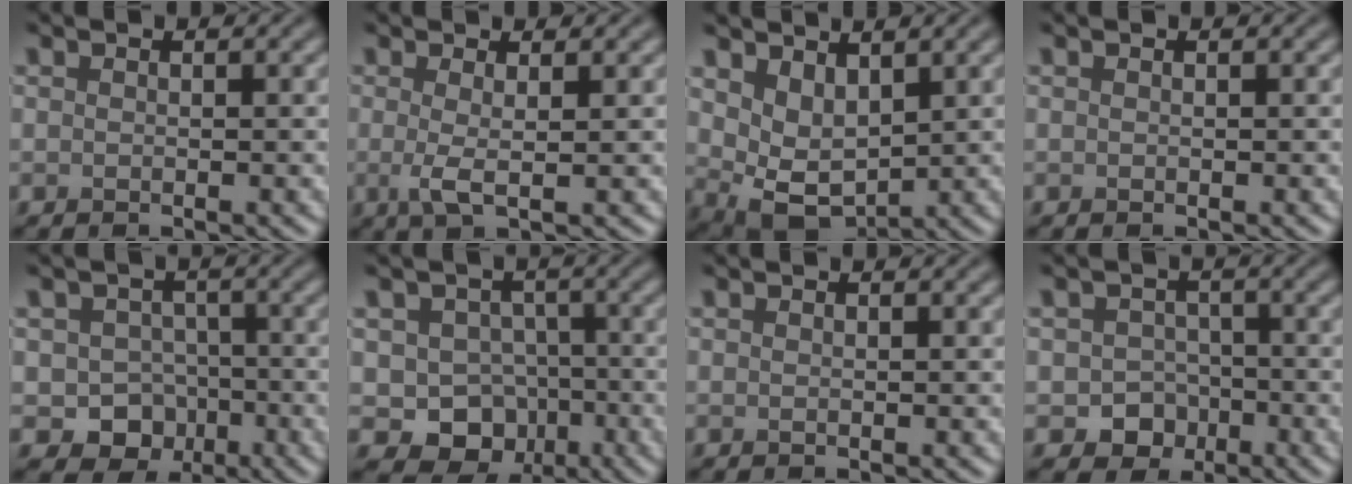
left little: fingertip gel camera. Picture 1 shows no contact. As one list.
[{"total": 2.3, "force": [0.1, 0.5, 2.2], "torque": [-0.041, -0.003, -0.002]}, {"total": 4.2, "force": [1.5, 2.8, 2.7], "torque": [-0.062, -0.020, 0.042]}, {"total": 0.0}, {"total": 6.1, "force": [-2.1, 5.3, 2.1], "torque": [-0.007, -0.011, -0.043]}, {"total": 7.2, "force": [-2.2, 6.3, 2.7], "torque": [-0.012, -0.007, -0.048]}, {"total": 0.0}, {"total": 3.7, "force": [-1.4, 3.2, 1.3], "torque": [-0.005, 0.000, -0.022]}]